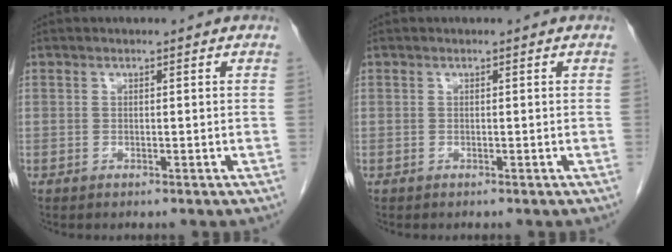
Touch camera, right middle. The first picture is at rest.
{"total": 0.0}